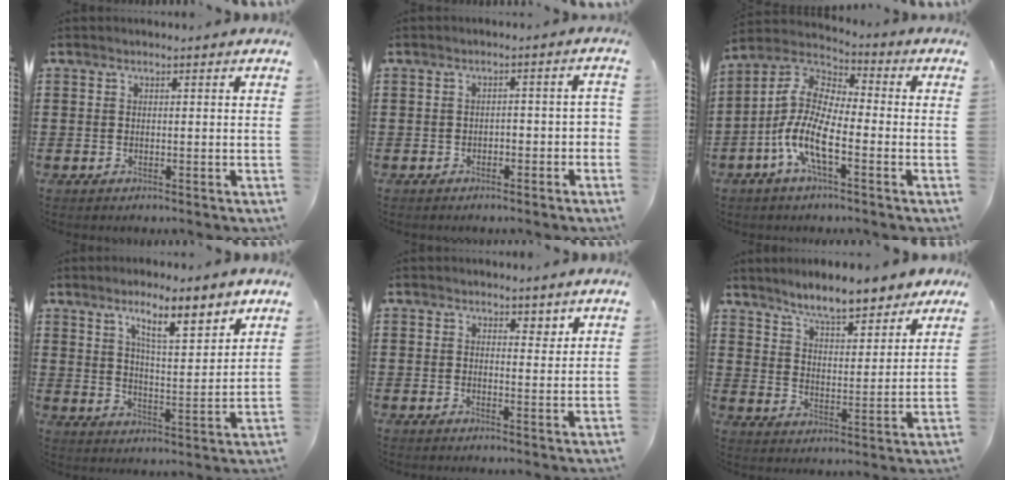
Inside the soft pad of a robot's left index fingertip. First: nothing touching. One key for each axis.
{"total": 2.4, "fx": -2.0, "fy": 0.8, "fz": 0.9, "tx": -0.017, "ty": 0.005, "tz": -0.044}
{"total": 10.6, "fx": -4.7, "fy": 3.4, "fz": 8.9, "tx": -0.227, "ty": -0.023, "tz": -0.104}
{"total": 8.9, "fx": 6.3, "fy": 1.8, "fz": 6.1, "tx": -0.093, "ty": -0.029, "tz": 0.100}
{"total": 1.9, "fx": 1.4, "fy": 1.0, "fz": 0.7, "tx": -0.002, "ty": 0.002, "tz": 0.021}
{"total": 7.5, "fx": 6.8, "fy": 1.0, "fz": 3.0, "tx": -0.078, "ty": -0.030, "tz": 0.120}